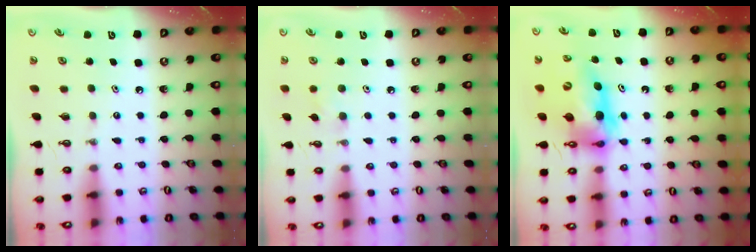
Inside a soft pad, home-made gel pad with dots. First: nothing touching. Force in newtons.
{"total": 6.2, "press": 6.1, "slide": 1.0}
{"total": 12.9, "press": 12.8, "slide": 1.3}